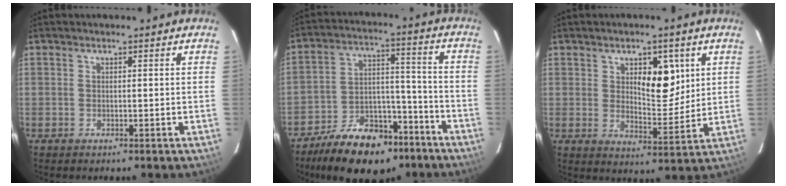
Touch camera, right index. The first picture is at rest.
{"total": 17.0, "force": [-12.3, 7.2, 9.2], "torque": [-0.156, 0.027, -0.203]}
{"total": 8.5, "force": [3.0, 3.6, 7.1], "torque": [-0.105, 0.002, 0.052]}